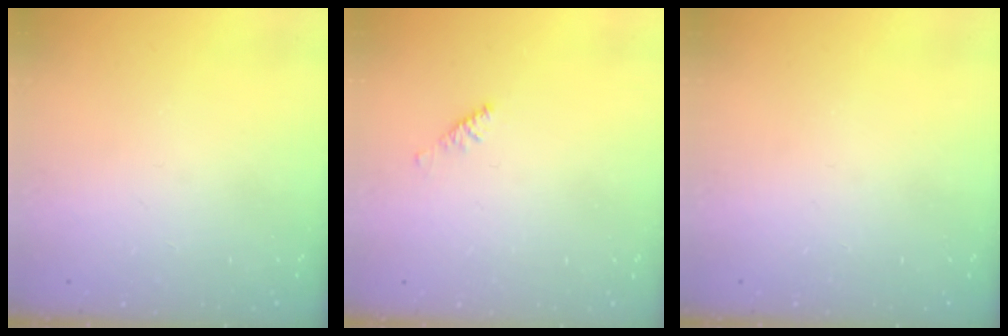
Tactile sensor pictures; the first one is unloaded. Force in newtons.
{"total": 2.9, "press": 2.8, "slide": 0.6}
{"total": 0.0}